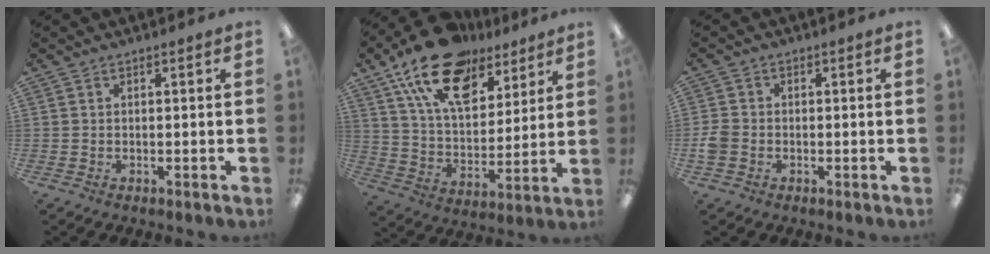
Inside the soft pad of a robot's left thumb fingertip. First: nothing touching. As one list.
[{"total": 20.4, "force": [13.4, 10.6, 11.2], "torque": [-0.199, -0.069, 0.240]}, {"total": 3.4, "force": [-1.1, 2.7, 1.8], "torque": [-0.027, 0.010, -0.018]}]